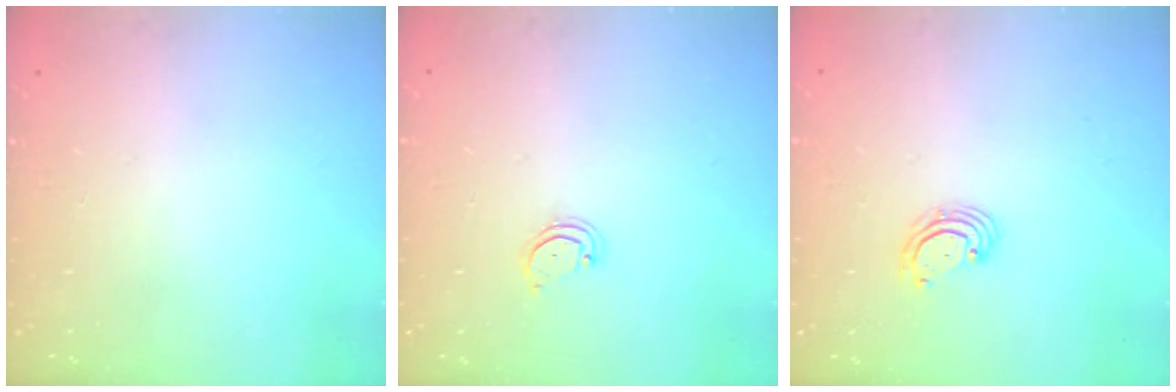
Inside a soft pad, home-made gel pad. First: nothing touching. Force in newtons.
{"total": 2.5, "press": 2.5, "slide": 0.2}
{"total": 3.1, "press": 3.1, "slide": 0.6}